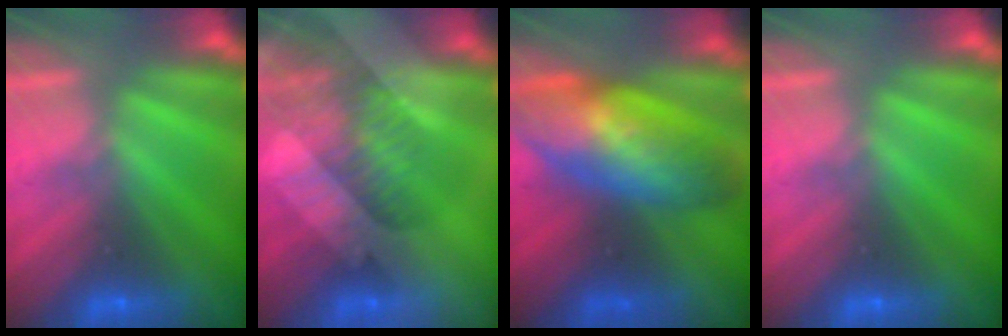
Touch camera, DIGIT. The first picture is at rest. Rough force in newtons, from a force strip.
{"total": 3.2}
{"total": 6.0}
{"total": 0.0}